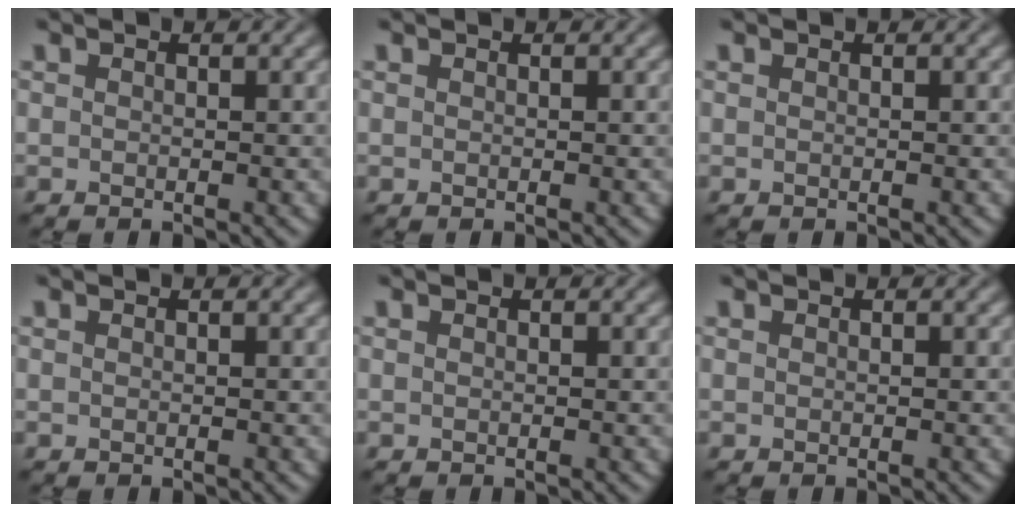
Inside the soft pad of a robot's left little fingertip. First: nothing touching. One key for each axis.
{"total": 0.0}
{"total": 0.0}
{"total": 0.0}
{"total": 0.0}
{"total": 0.0}